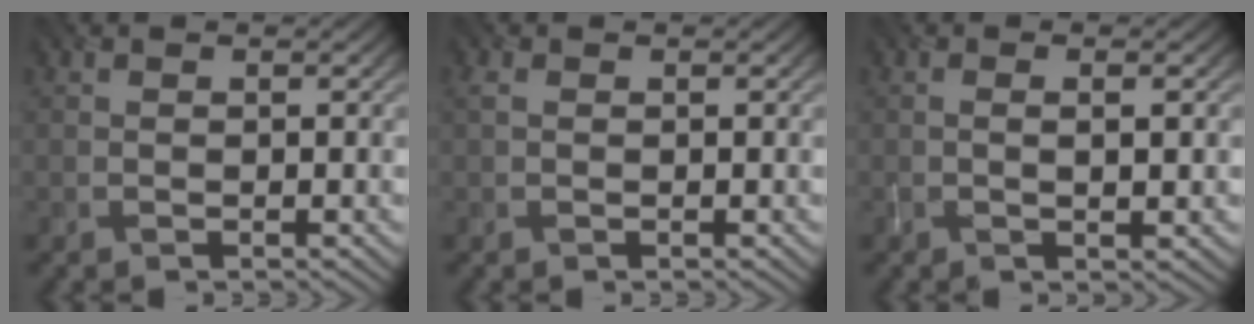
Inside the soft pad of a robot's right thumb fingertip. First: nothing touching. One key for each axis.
{"total": 1.0, "fx": 0.3, "fy": 0.5, "fz": 0.8, "tx": -0.024, "ty": 0.002, "tz": 0.006}
{"total": 2.0, "fx": 0.0, "fy": 0.4, "fz": 2.0, "tx": -0.036, "ty": 0.002, "tz": 0.001}